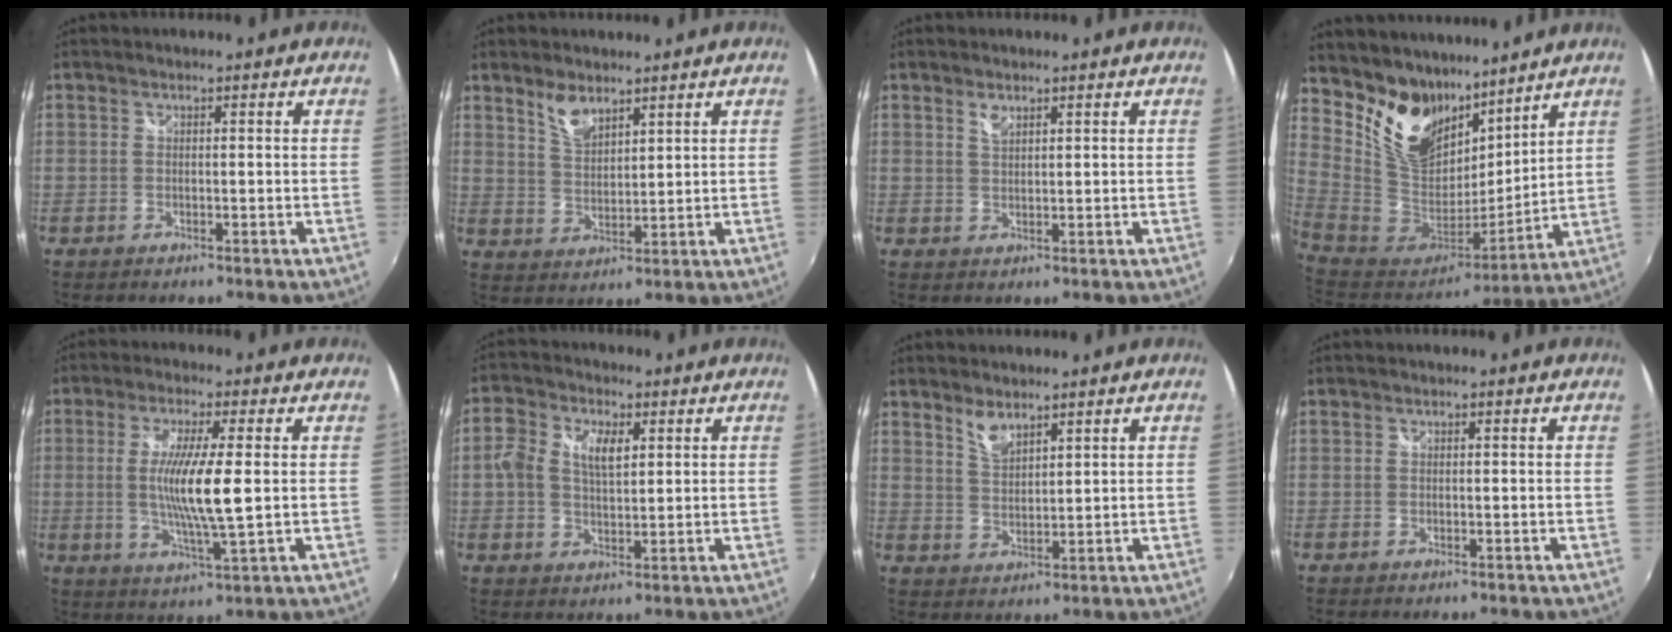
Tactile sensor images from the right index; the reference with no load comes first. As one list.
[{"total": 5.1, "force": [3.8, 2.0, 2.7], "torque": [-0.048, 0.000, 0.074]}, {"total": 1.9, "force": [1.3, 0.8, 1.1], "torque": [-0.020, 0.002, 0.022]}, {"total": 19.7, "force": [14.4, 11.2, 7.5], "torque": [-0.191, -0.003, 0.279]}, {"total": 9.8, "force": [0.2, 0.4, 9.8], "torque": [-0.183, -0.014, 0.006]}, {"total": 6.7, "force": [1.5, 3.9, 5.3], "torque": [-0.100, 0.017, 0.026]}, {"total": 3.9, "force": [3.2, 1.2, 2.0], "torque": [-0.035, -0.001, 0.059]}, {"total": 0.0}]